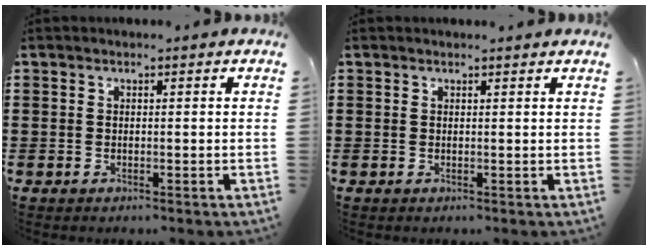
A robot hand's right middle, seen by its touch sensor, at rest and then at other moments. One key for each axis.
{"total": 0.0}